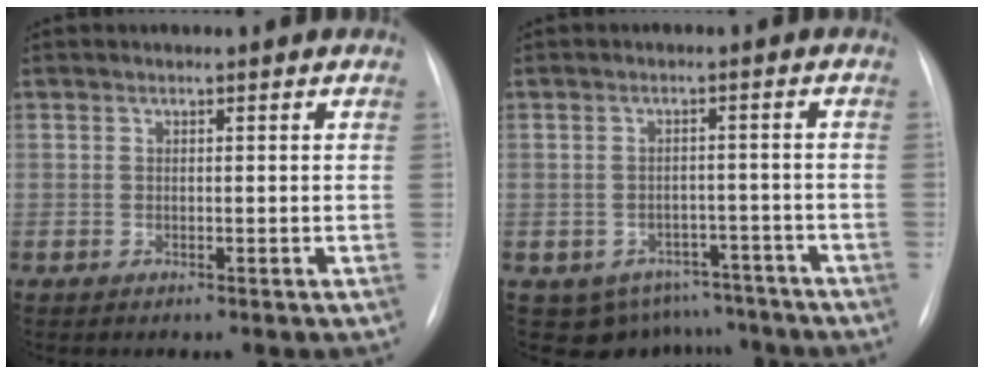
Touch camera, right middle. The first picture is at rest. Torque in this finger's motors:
{"motor_torque": [-0.04, -0.10, -0.03, -0.02]}